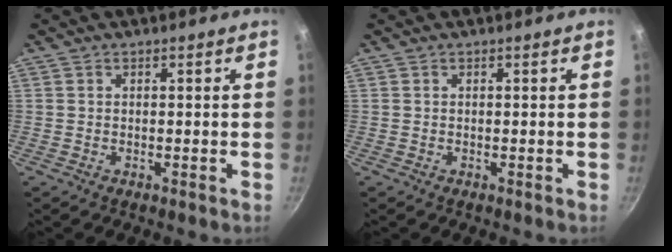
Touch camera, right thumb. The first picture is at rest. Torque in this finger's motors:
{"motor_torque": [0.00, 0.00, 0.02, -0.10, 0.00]}